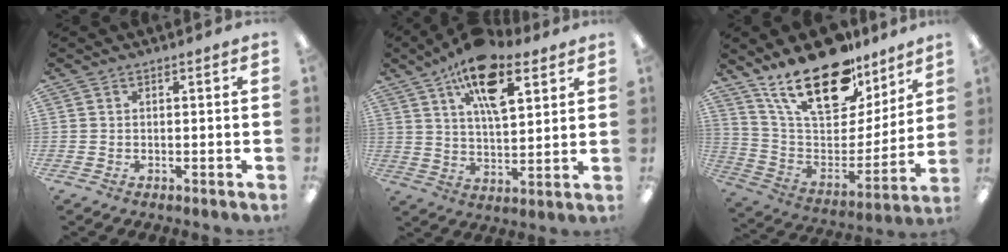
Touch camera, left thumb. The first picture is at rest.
{"total": 16.0, "force": [9.4, 7.2, 10.8], "torque": [-0.176, -0.028, 0.159]}
{"total": 24.4, "force": [17.2, 10.7, 13.4], "torque": [-0.231, -0.109, 0.306]}